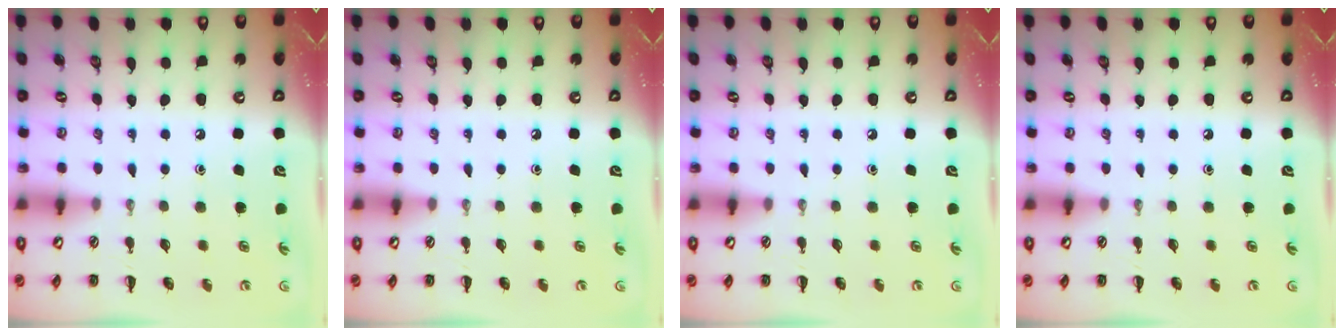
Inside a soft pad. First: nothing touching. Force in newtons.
{"total": 0.0}
{"total": 0.0}
{"total": 0.0}